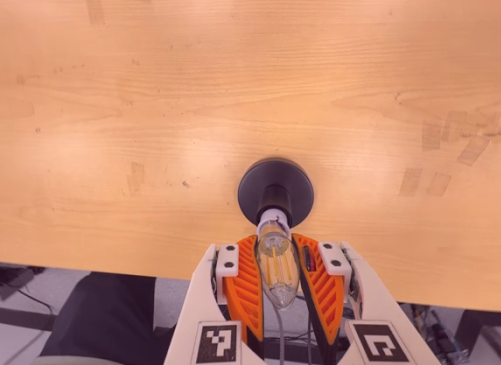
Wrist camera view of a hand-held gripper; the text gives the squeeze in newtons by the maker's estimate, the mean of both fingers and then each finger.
{"total": 19.9, "left": 19.2, "right": 20.5}